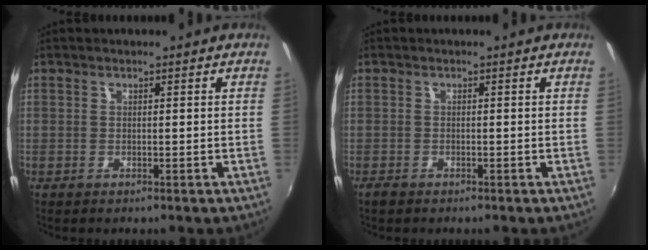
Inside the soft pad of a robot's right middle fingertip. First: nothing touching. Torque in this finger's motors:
{"motor_torque": [0.28, -0.28, 0.02, 0.00]}